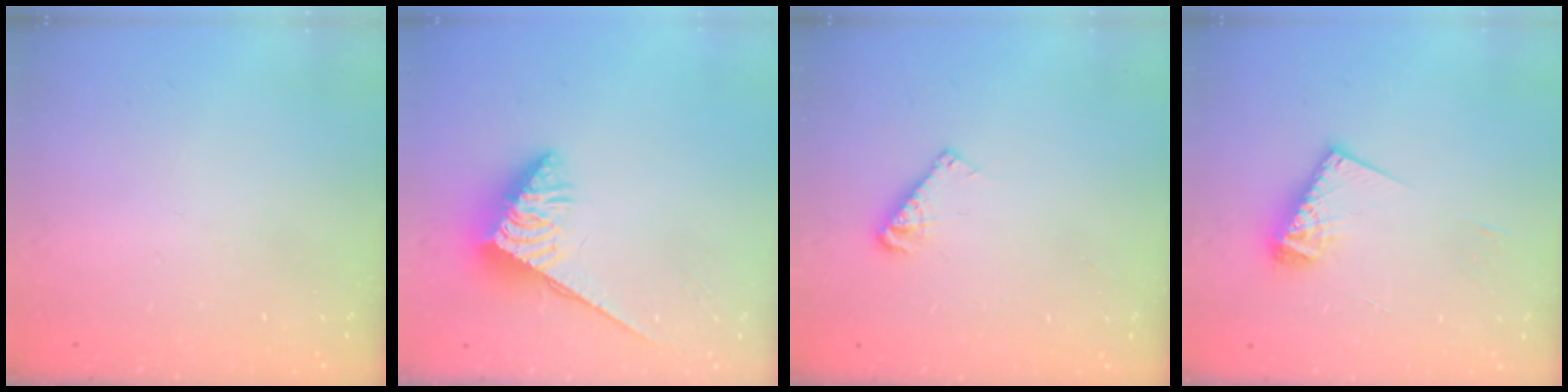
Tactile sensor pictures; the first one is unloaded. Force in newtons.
{"total": 5.6, "press": 5.6, "slide": 0.2}
{"total": 5.0, "press": 5.0, "slide": 0.0}
{"total": 9.3, "press": 9.2, "slide": 1.1}